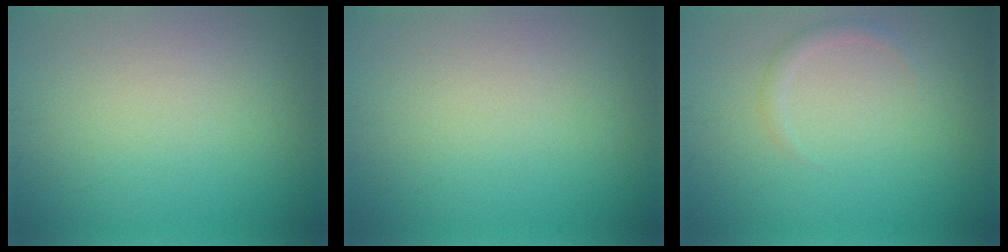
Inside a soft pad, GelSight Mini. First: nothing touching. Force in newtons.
{"total": 0.0}
{"total": 1.0, "press": 1.0, "slide": 0.1}